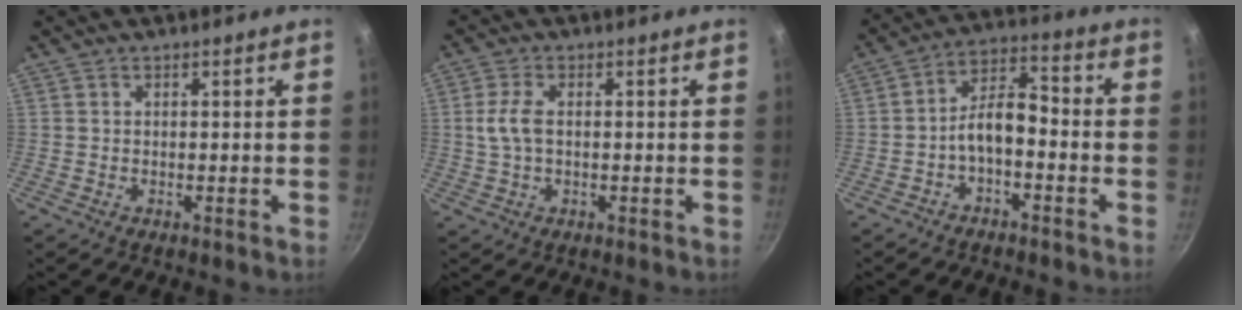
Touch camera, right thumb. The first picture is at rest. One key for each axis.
{"total": 4.6, "fx": 0.3, "fy": 2.5, "fz": 3.8, "tx": -0.085, "ty": 0.008, "tz": 0.003}
{"total": 7.4, "fx": -2.9, "fy": 3.6, "fz": 5.8, "tx": -0.094, "ty": 0.050, "tz": -0.056}